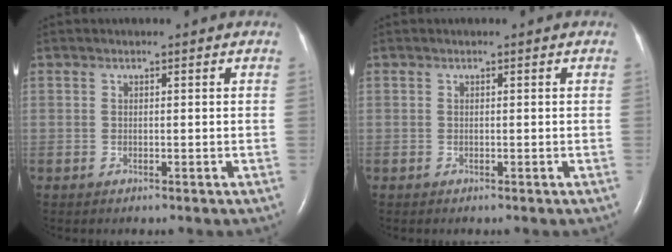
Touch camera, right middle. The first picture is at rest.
{"total": 0.0}